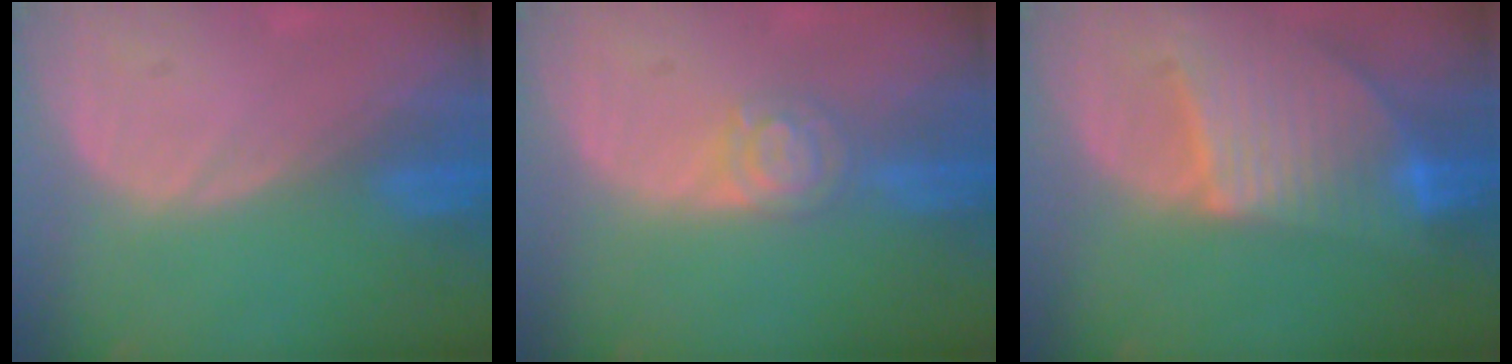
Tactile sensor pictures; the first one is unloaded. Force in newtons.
{"total": 4.9, "press": 4.3, "slide": 2.4}
{"total": 9.5, "press": 8.3, "slide": 4.6}